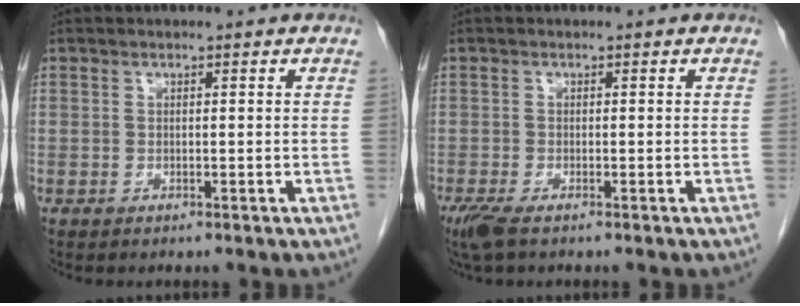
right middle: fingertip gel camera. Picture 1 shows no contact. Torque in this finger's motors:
{"motor_torque": [1.22, -0.92, 0.21, 0.10]}